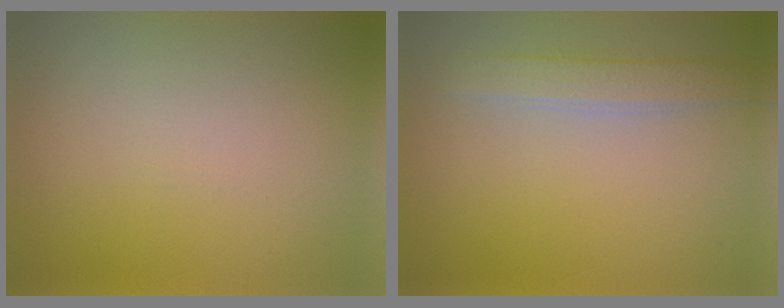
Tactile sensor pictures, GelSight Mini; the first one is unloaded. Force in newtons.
{"total": 2.3, "press": 2.3, "slide": 0.3}